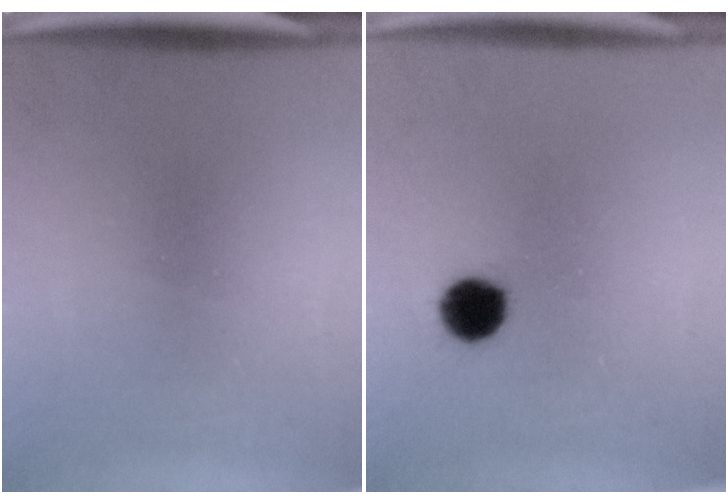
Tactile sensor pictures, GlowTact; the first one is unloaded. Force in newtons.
{"total": 6.0}